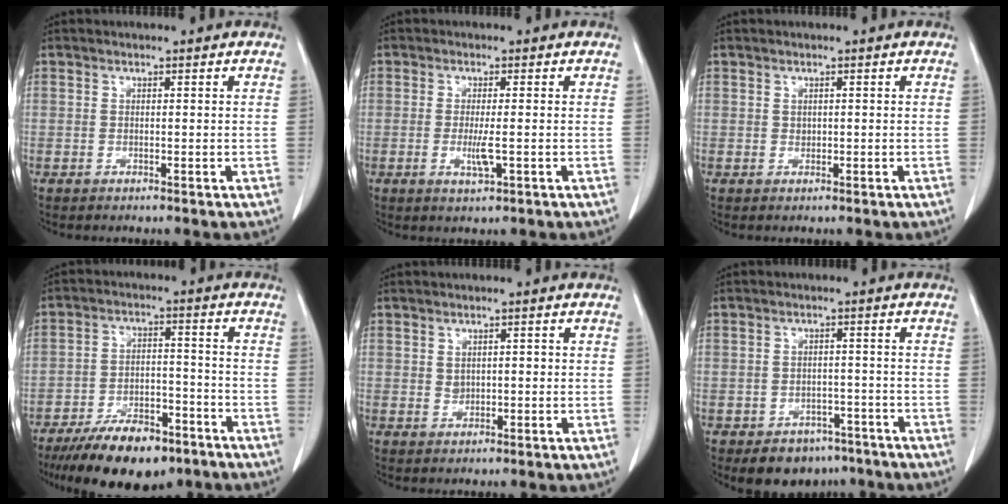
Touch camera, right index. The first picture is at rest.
{"total": 3.1, "force": [-0.7, 0.4, 3.0], "torque": [-0.061, -0.007, -0.011]}
{"total": 0.5, "force": [0.1, 0.4, 0.2], "torque": [-0.002, 0.000, 0.003]}
{"total": 13.5, "force": [-9.9, 5.2, 7.6], "torque": [-0.118, 0.002, -0.163]}
{"total": 1.8, "force": [0.2, 1.3, 1.2], "torque": [-0.021, 0.006, 0.009]}
{"total": 6.9, "force": [-5.0, 4.4, 1.7], "torque": [-0.011, 0.012, -0.067]}